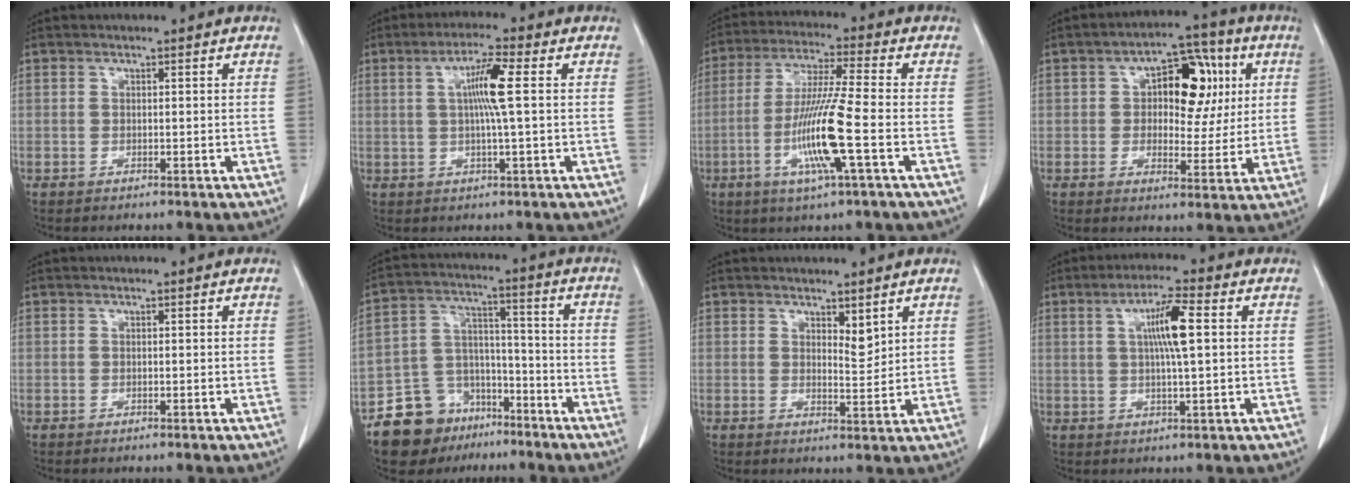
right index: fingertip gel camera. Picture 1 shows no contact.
{"total": 6.2, "force": [1.0, -0.4, 6.1], "torque": [-0.110, 0.003, 0.017]}
{"total": 11.8, "force": [-3.3, -0.5, 11.3], "torque": [-0.226, -0.013, -0.069]}
{"total": 11.0, "force": [2.5, 5.9, 8.9], "torque": [-0.118, 0.031, 0.038]}
{"total": 0.0}
{"total": 12.0, "force": [-8.5, 7.8, 3.1], "torque": [-0.060, 0.050, -0.141]}
{"total": 2.6, "force": [1.9, 0.8, 1.6], "torque": [-0.029, -0.013, 0.038]}
{"total": 6.9, "force": [1.5, 0.3, 6.8], "torque": [-0.120, 0.005, 0.025]}